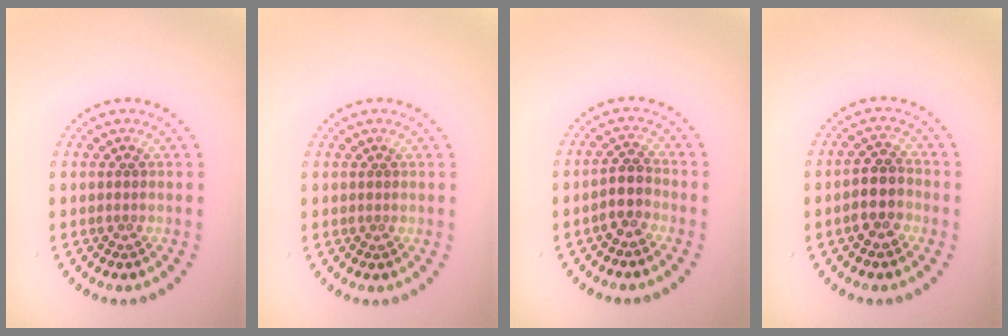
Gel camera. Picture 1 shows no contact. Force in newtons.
{"total": 0.0}
{"total": 2.2, "press": 1.9, "slide": 1.2}
{"total": 2.9, "press": 2.7, "slide": 1.2}